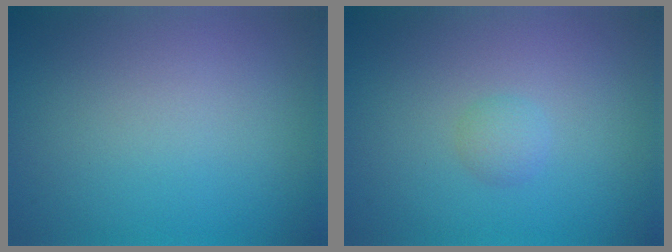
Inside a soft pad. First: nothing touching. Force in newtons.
{"total": 1.0, "press": 1.0, "slide": 0.1}